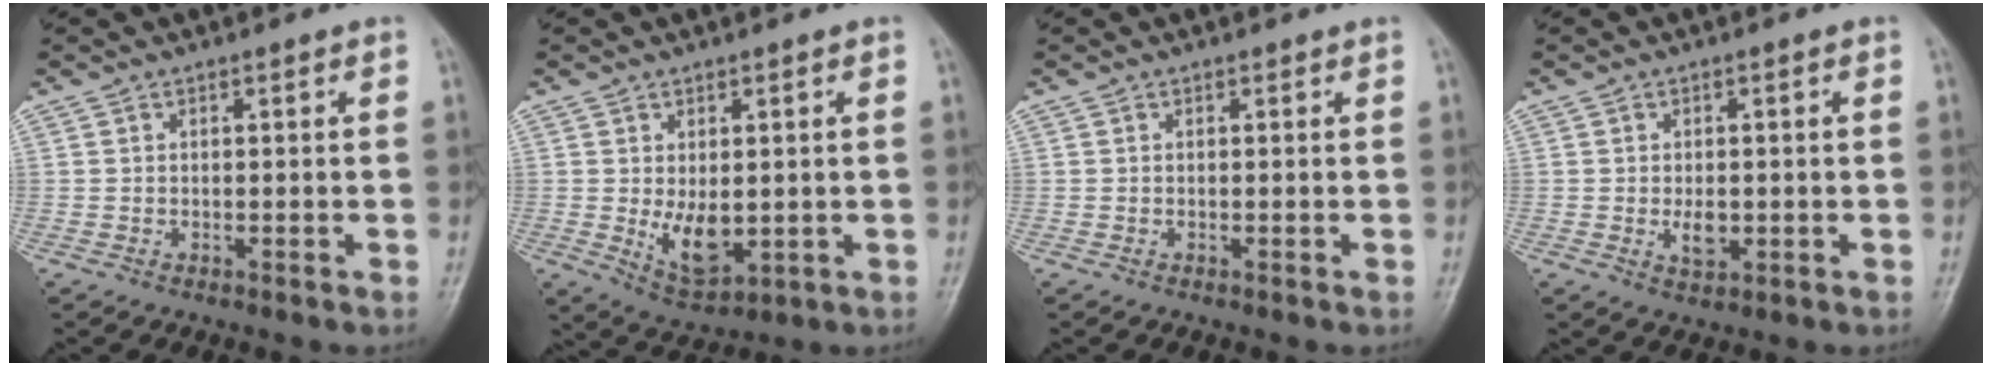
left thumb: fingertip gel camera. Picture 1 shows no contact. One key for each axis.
{"total": 8.2, "fx": -0.5, "fy": 4.4, "fz": 6.9, "tx": -0.096, "ty": -0.011, "tz": 0.008}
{"total": 0.0}
{"total": 4.0, "fx": -0.6, "fy": 2.2, "fz": 3.3, "tx": -0.048, "ty": 0.000, "tz": -0.005}